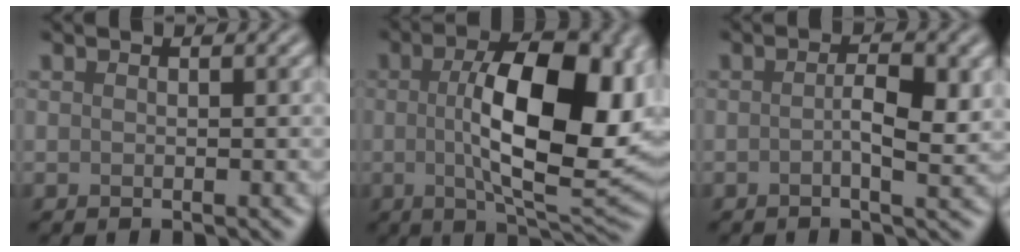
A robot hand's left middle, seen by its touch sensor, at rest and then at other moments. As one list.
[{"total": 12.7, "force": [0.8, 5.1, 11.6], "torque": [-0.171, 0.003, 0.013]}, {"total": 3.3, "force": [-0.1, 0.8, 3.2], "torque": [-0.054, -0.003, -0.002]}]